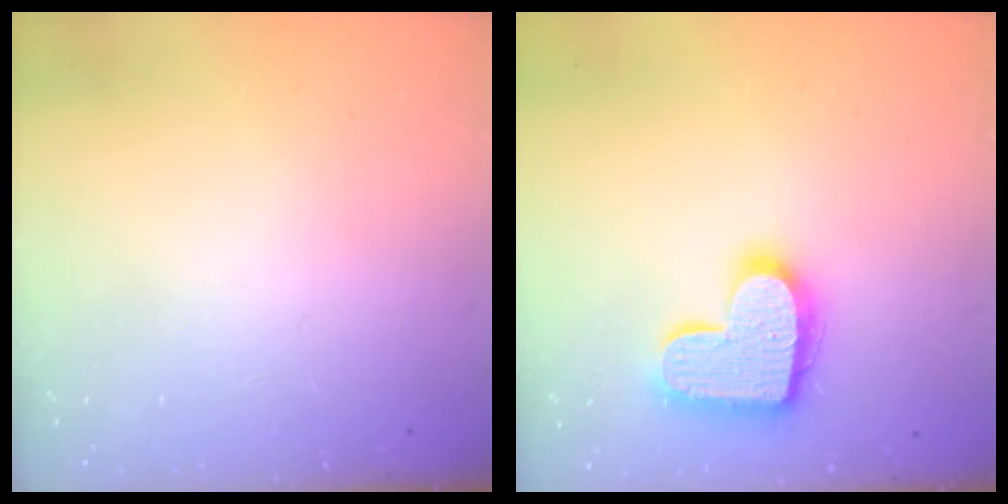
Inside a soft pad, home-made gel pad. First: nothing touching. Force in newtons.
{"total": 15.3, "press": 15.3, "slide": 1.1}